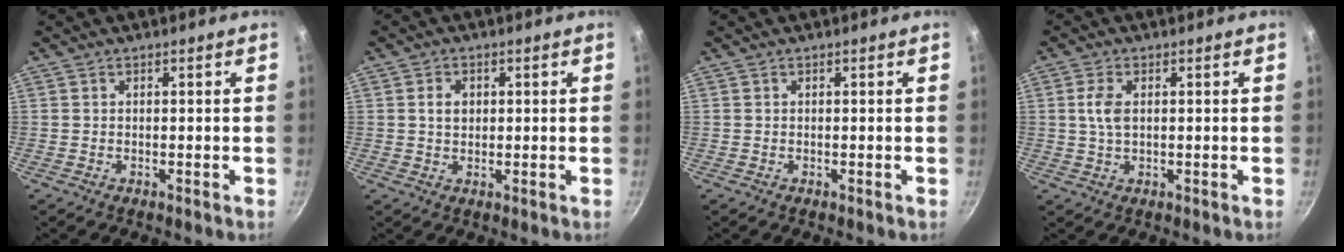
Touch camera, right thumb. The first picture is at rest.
{"total": 3.0, "force": [0.5, 2.3, 1.8], "torque": [-0.019, 0.002, 0.009]}
{"total": 0.0}
{"total": 1.9, "force": [0.2, 1.0, 1.6], "torque": [-0.035, 0.002, 0.005]}